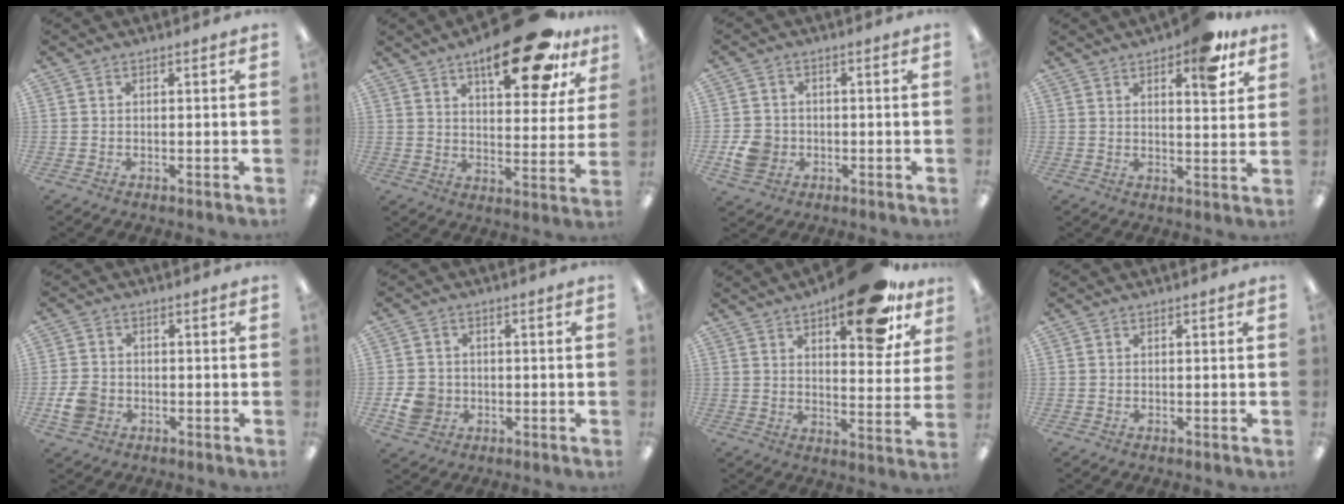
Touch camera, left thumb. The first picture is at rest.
{"total": 20.3, "force": [13.0, 7.6, 13.5], "torque": [-0.185, -0.071, 0.206]}
{"total": 5.7, "force": [-1.6, 4.9, 2.4], "torque": [-0.035, 0.003, -0.028]}
{"total": 10.0, "force": [6.3, 3.4, 6.9], "torque": [-0.077, -0.033, 0.098]}
{"total": 5.3, "force": [-1.8, 4.1, 2.7], "torque": [-0.047, 0.006, -0.034]}
{"total": 5.8, "force": [-1.4, 5.1, 2.5], "torque": [-0.039, 0.003, -0.025]}
{"total": 18.7, "force": [12.4, 7.5, 11.8], "torque": [-0.142, -0.078, 0.199]}
{"total": 0.0}